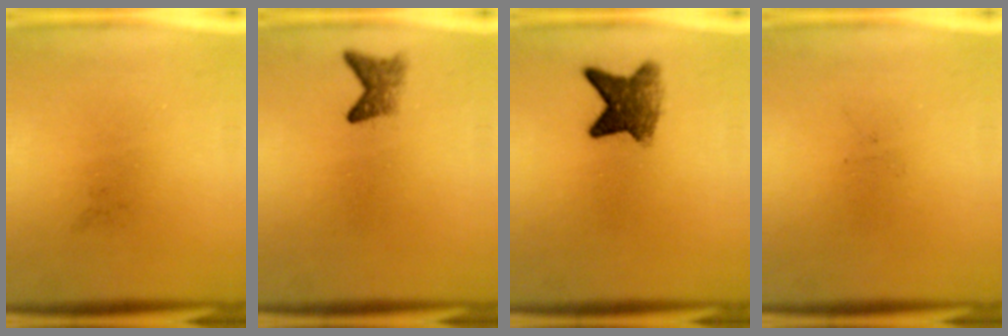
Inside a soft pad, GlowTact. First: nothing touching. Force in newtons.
{"total": 2.4}
{"total": 6.2}
{"total": 0.0}